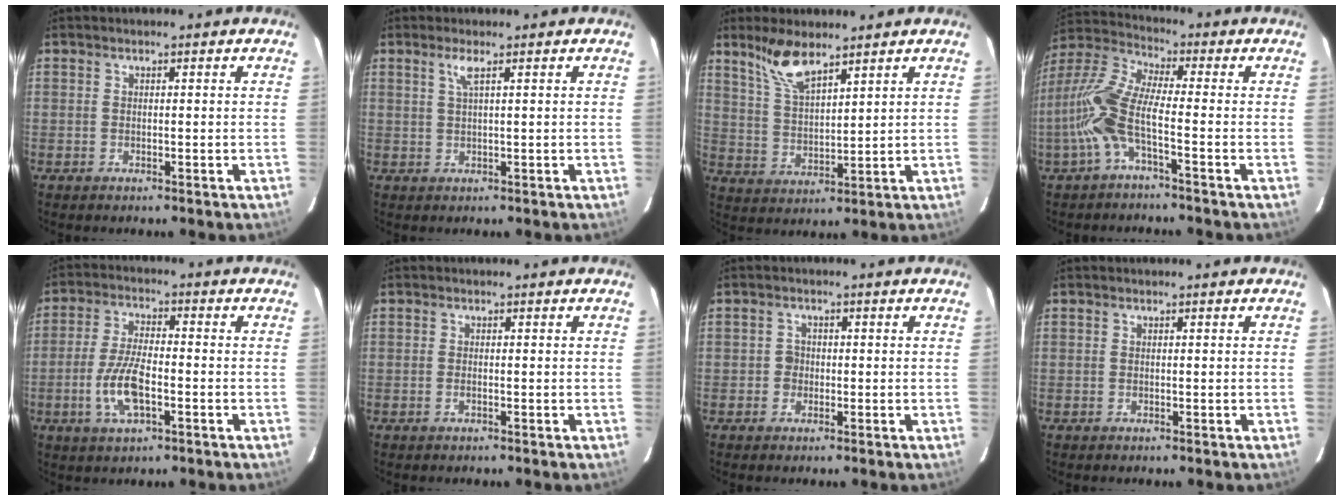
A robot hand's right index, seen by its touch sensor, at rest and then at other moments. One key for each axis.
{"total": 2.0, "fx": 1.0, "fy": -0.3, "fz": 1.7, "tx": -0.034, "ty": -0.001, "tz": 0.020}
{"total": 7.9, "fx": 6.0, "fy": 2.2, "fz": 4.6, "tx": -0.092, "ty": 0.005, "tz": 0.127}
{"total": 10.4, "fx": -3.4, "fy": 2.0, "fz": 9.6, "tx": -0.220, "ty": 0.006, "tz": -0.071}
{"total": 8.9, "fx": -2.9, "fy": 3.3, "fz": 7.7, "tx": -0.163, "ty": -0.001, "tz": -0.055}
{"total": 0.9, "fx": -0.4, "fy": 0.4, "fz": 0.7, "tx": -0.015, "ty": 0.000, "tz": -0.008}
{"total": 2.0, "fx": -0.6, "fy": 1.9, "fz": 0.2, "tx": -0.004, "ty": 0.004, "tz": -0.011}
{"total": 0.0}